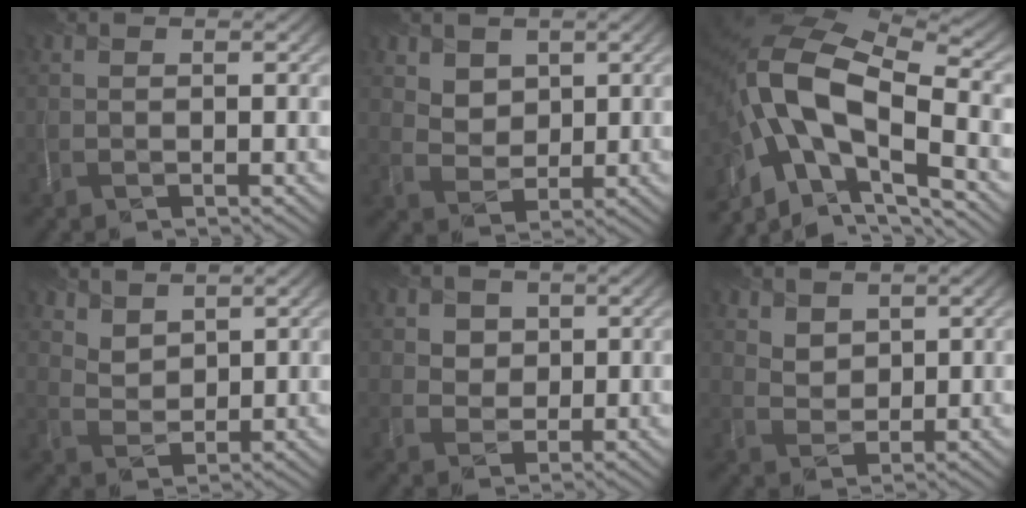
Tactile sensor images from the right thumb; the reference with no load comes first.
{"total": 3.6, "force": [2.3, 2.7, 0.7], "torque": [-0.030, -0.019, 0.054]}
{"total": 16.0, "force": [-4.2, 8.2, 13.1], "torque": [-0.271, -0.009, -0.071]}
{"total": 3.9, "force": [3.2, 2.1, 0.9], "torque": [-0.026, -0.016, 0.083]}
{"total": 3.1, "force": [1.4, 2.8, 0.3], "torque": [-0.016, -0.015, 0.033]}
{"total": 3.0, "force": [2.2, 2.1, 0.5], "torque": [-0.017, -0.007, 0.049]}